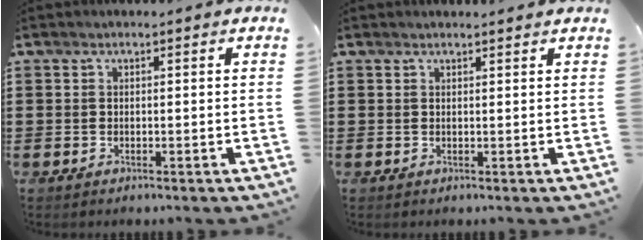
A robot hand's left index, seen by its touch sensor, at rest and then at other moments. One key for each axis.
{"total": 0.8, "fx": 0.8, "fy": 0.0, "fz": 0.1, "tx": -0.005, "ty": -0.002, "tz": 0.017}